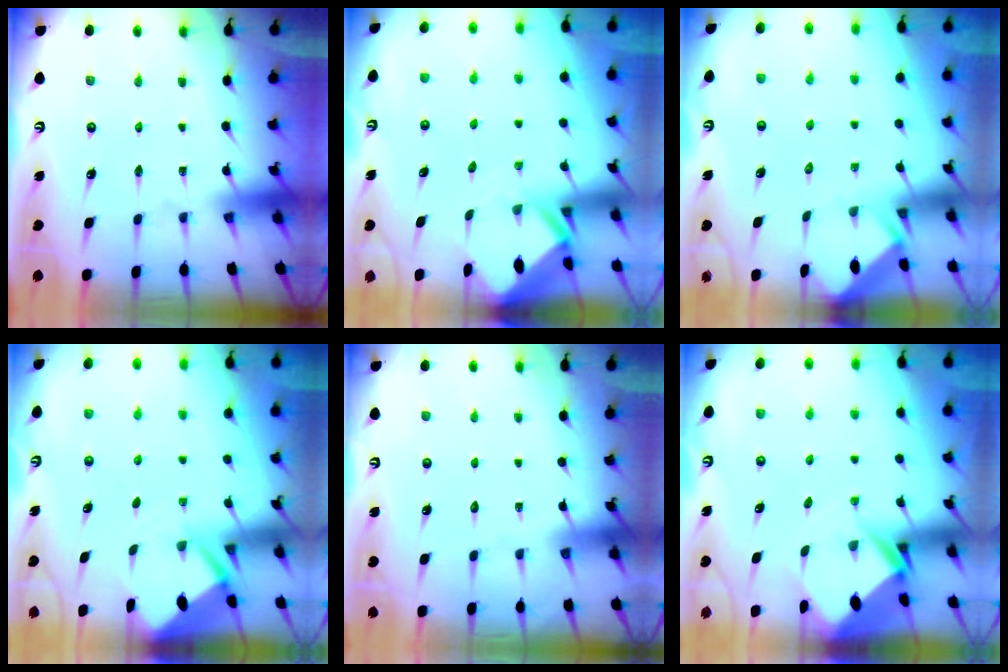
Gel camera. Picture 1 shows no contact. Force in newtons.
{"total": 2.7, "press": 2.7, "slide": 0.2}
{"total": 3.4, "press": 3.3, "slide": 0.5}
{"total": 2.5, "press": 2.5, "slide": 0.0}
{"total": 0.8, "press": 0.8, "slide": 0.1}
{"total": 4.2, "press": 4.1, "slide": 0.4}